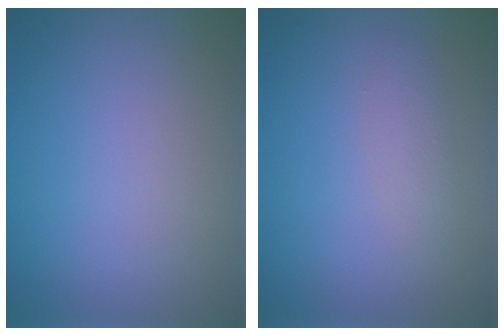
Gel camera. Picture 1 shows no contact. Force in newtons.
{"total": 1.3, "press": 1.3, "slide": 0.1}